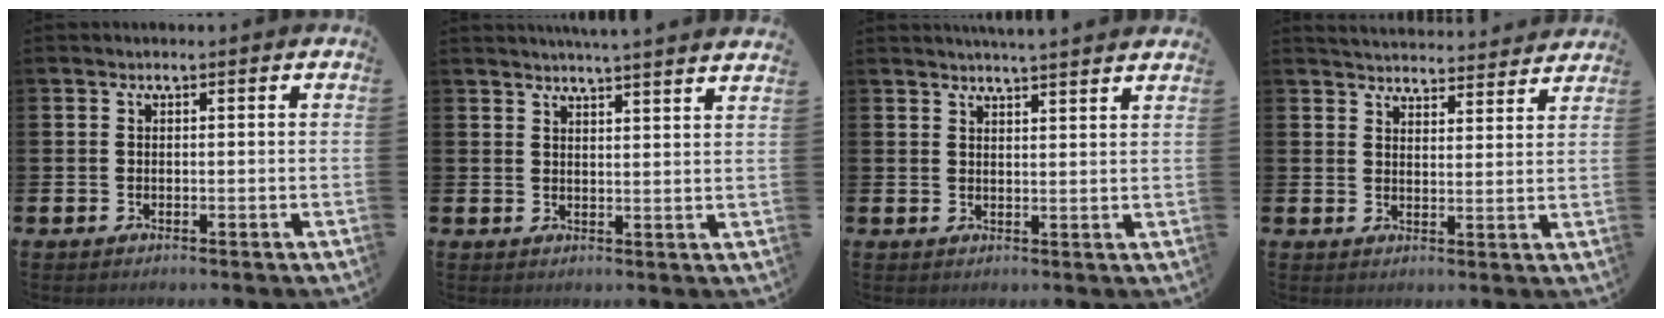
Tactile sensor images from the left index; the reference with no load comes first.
{"total": 3.9, "force": [3.8, -1.0, 0.0], "torque": [-0.011, -0.022, 0.069]}
{"total": 3.5, "force": [3.5, -0.7, 0.0], "torque": [-0.004, -0.020, 0.063]}
{"total": 4.7, "force": [4.7, 0.4, 0.0], "torque": [-0.012, -0.033, 0.083]}